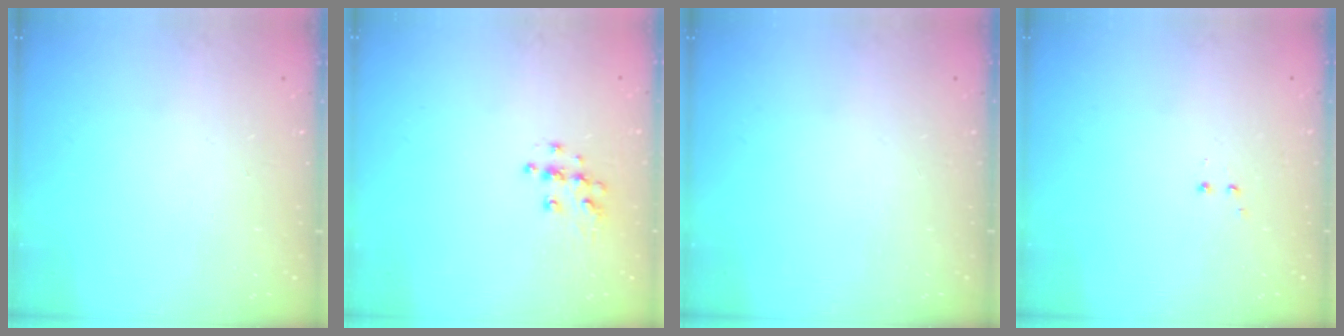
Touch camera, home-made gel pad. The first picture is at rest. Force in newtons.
{"total": 7.8, "press": 7.8, "slide": 0.2}
{"total": 0.0}
{"total": 1.2, "press": 1.1, "slide": 0.5}